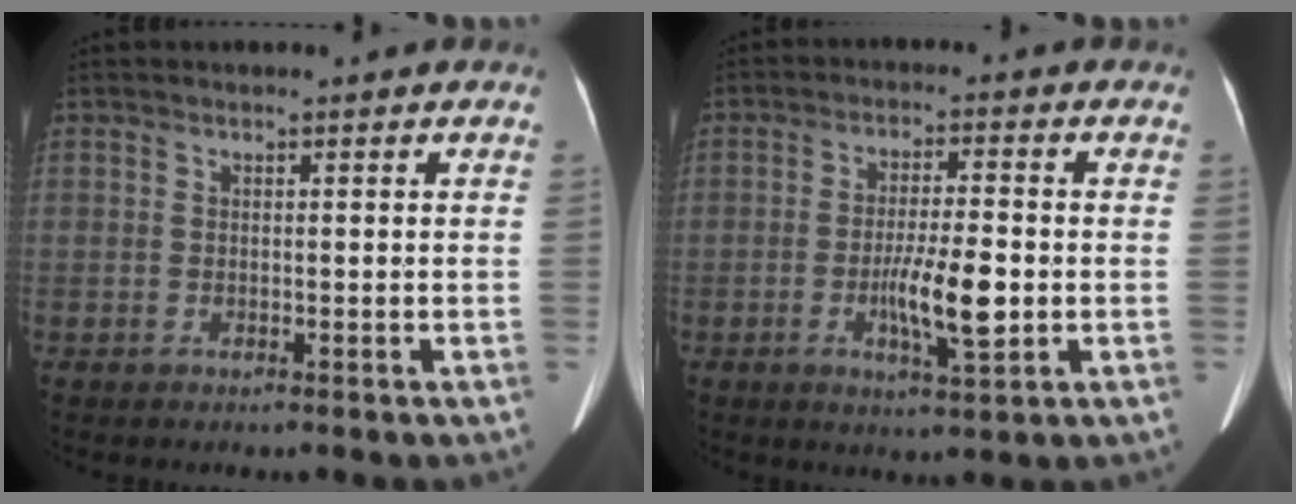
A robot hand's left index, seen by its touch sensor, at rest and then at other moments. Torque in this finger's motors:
{"motor_torque": [0.20, 0.03, 0.32, 0.05]}